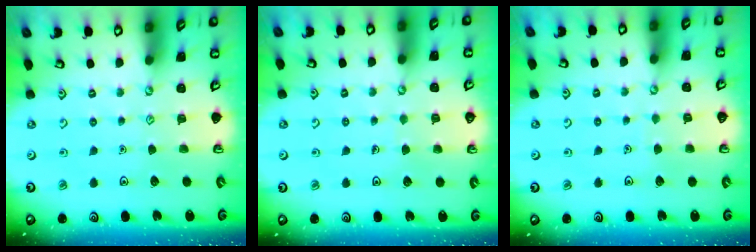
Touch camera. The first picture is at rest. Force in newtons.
{"total": 2.6, "press": 2.6, "slide": 0.2}
{"total": 1.7, "press": 1.7, "slide": 0.1}